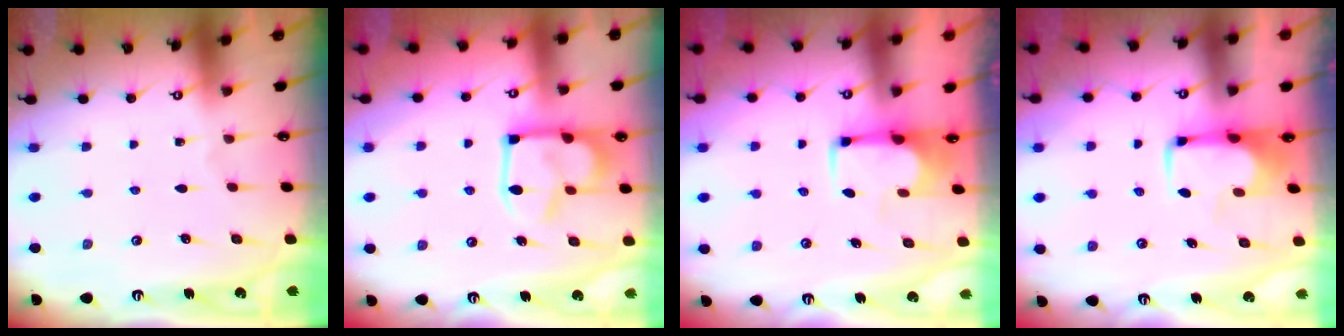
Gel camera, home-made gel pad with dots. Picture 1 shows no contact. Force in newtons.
{"total": 15.3, "press": 15.2, "slide": 1.2}
{"total": 1.9, "press": 1.7, "slide": 0.8}
{"total": 1.7, "press": 1.6, "slide": 0.4}